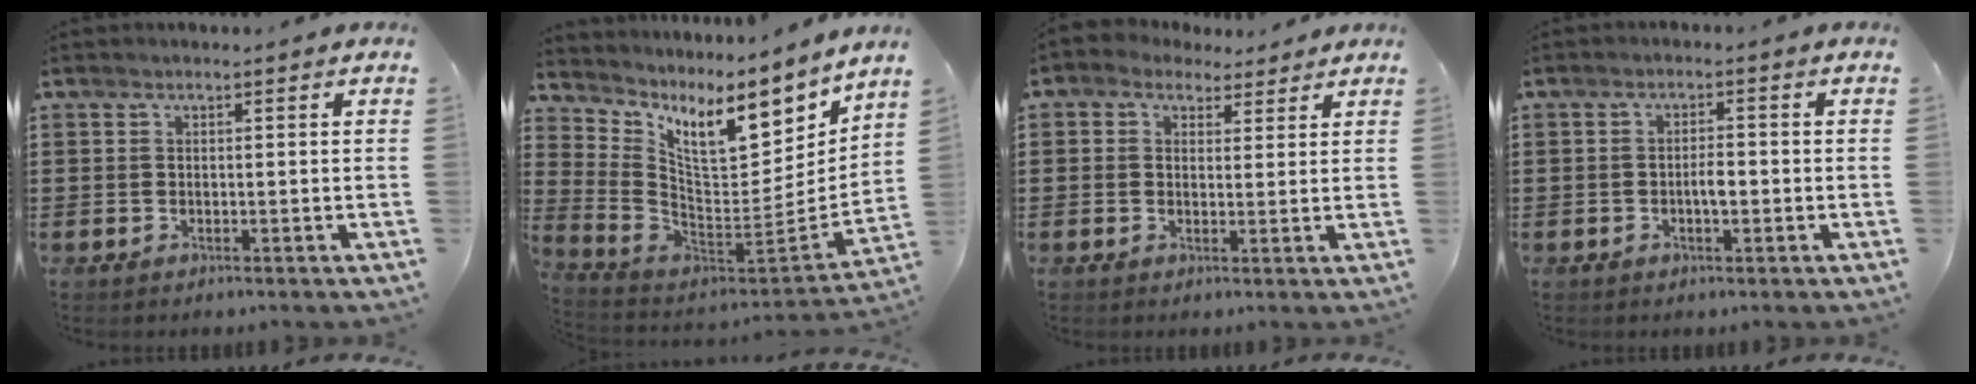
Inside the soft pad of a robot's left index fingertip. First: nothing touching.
{"total": 11.4, "force": [7.2, 3.9, 8.0], "torque": [-0.168, -0.046, 0.123]}
{"total": 2.3, "force": [1.5, 1.6, 0.5], "torque": [-0.019, 0.007, 0.027]}
{"total": 2.6, "force": [-0.6, 0.9, 2.4], "torque": [-0.038, 0.002, -0.014]}